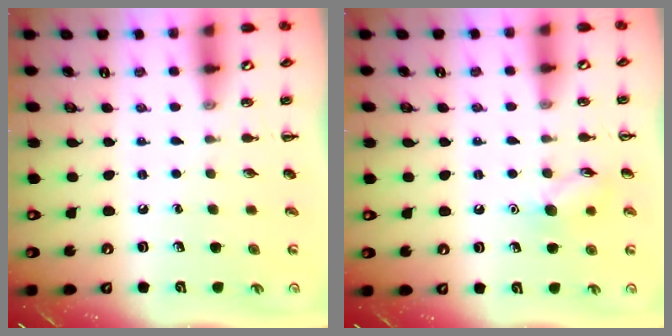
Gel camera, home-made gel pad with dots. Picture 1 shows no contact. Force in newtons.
{"total": 8.1, "press": 8.1, "slide": 0.5}